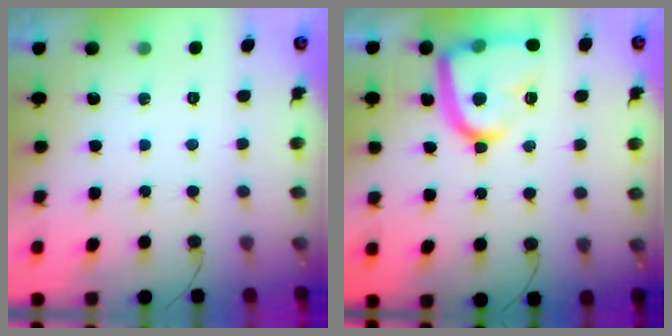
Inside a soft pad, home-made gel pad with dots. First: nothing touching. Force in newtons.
{"total": 17.2, "press": 17.1, "slide": 1.5}